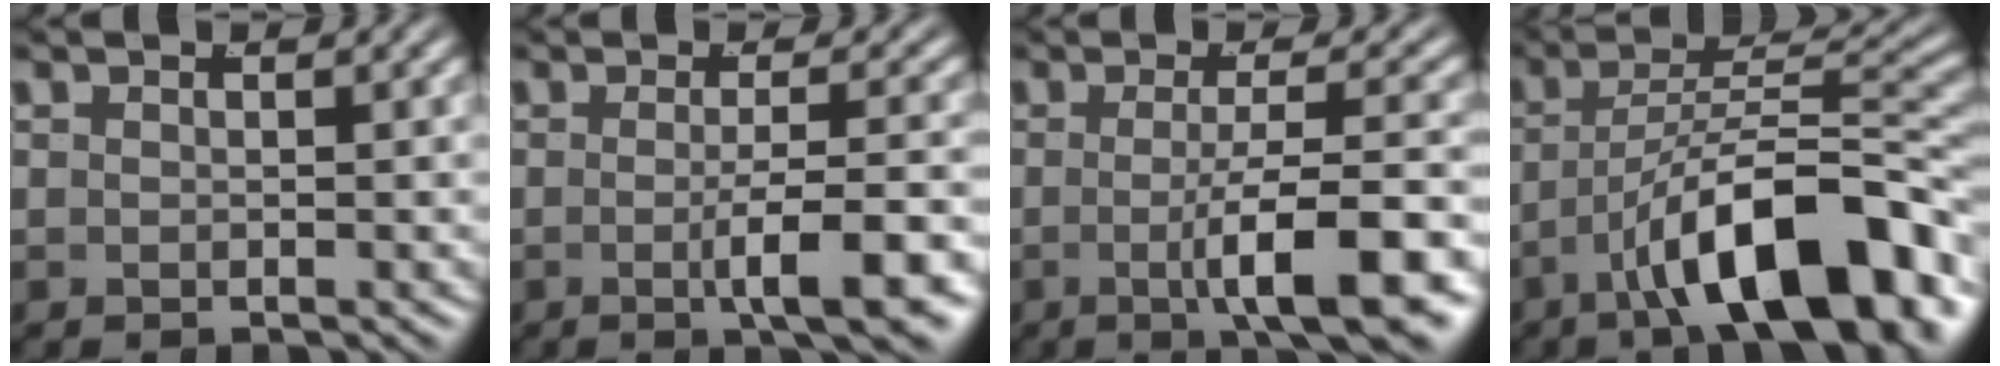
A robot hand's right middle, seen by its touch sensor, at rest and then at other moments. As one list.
[{"total": 4.7, "force": [-1.9, 0.1, 4.3], "torque": [-0.059, -0.003, -0.029]}, {"total": 6.6, "force": [-2.4, 0.7, 6.1], "torque": [-0.089, -0.010, -0.031]}, {"total": 10.1, "force": [-4.4, 3.1, 8.6], "torque": [-0.125, -0.010, -0.060]}]